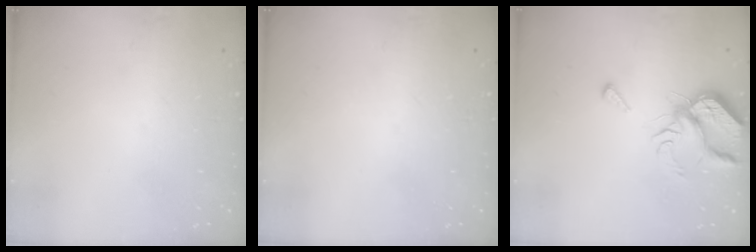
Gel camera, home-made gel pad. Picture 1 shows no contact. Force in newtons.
{"total": 0.0}
{"total": 6.8, "press": 6.8, "slide": 1.1}